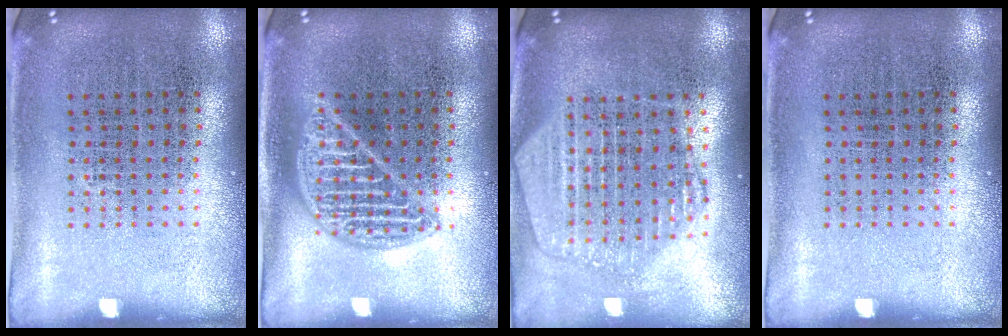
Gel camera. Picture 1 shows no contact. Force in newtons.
{"total": 2.2, "press": 2.2, "slide": 0.2}
{"total": 2.2, "press": 2.0, "slide": 1.0}
{"total": 0.0}